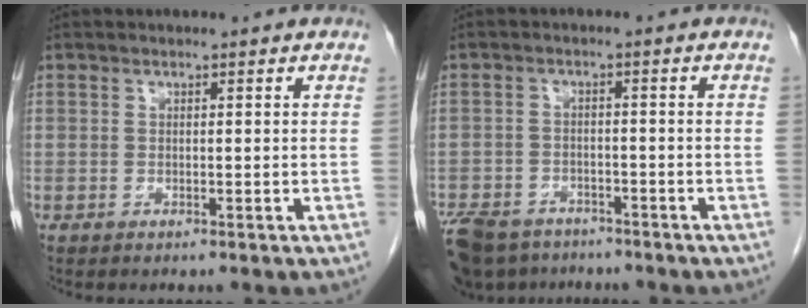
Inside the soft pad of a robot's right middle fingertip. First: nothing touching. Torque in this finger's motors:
{"motor_torque": [1.11, -1.03, 0.94, 0.21]}